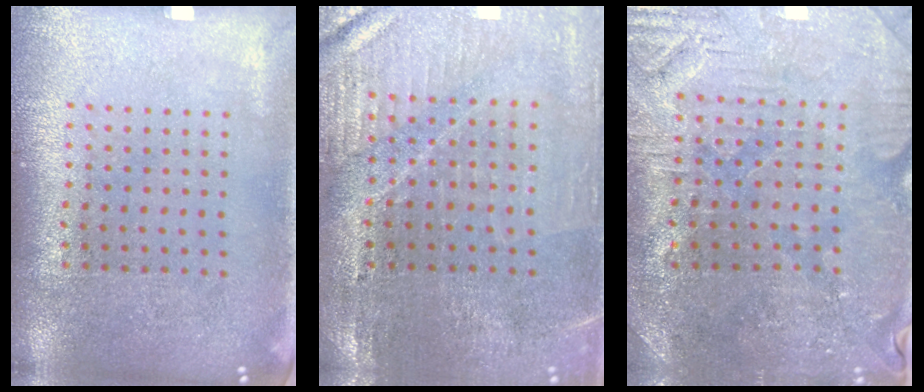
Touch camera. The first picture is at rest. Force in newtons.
{"total": 1.3, "press": 1.3, "slide": 0.2}
{"total": 1.4, "press": 1.4, "slide": 0.4}